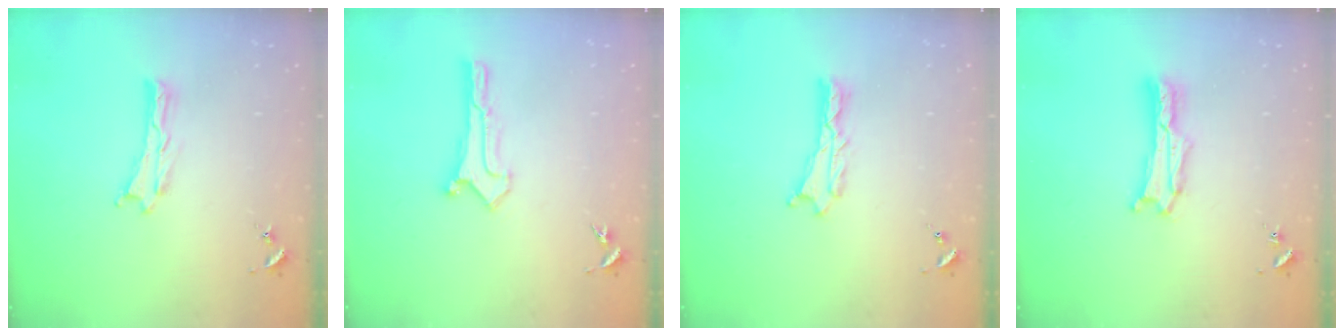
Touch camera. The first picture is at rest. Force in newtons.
{"total": 0.0}
{"total": 0.7, "press": 0.7, "slide": 0.1}
{"total": 1.7, "press": 1.7, "slide": 0.3}